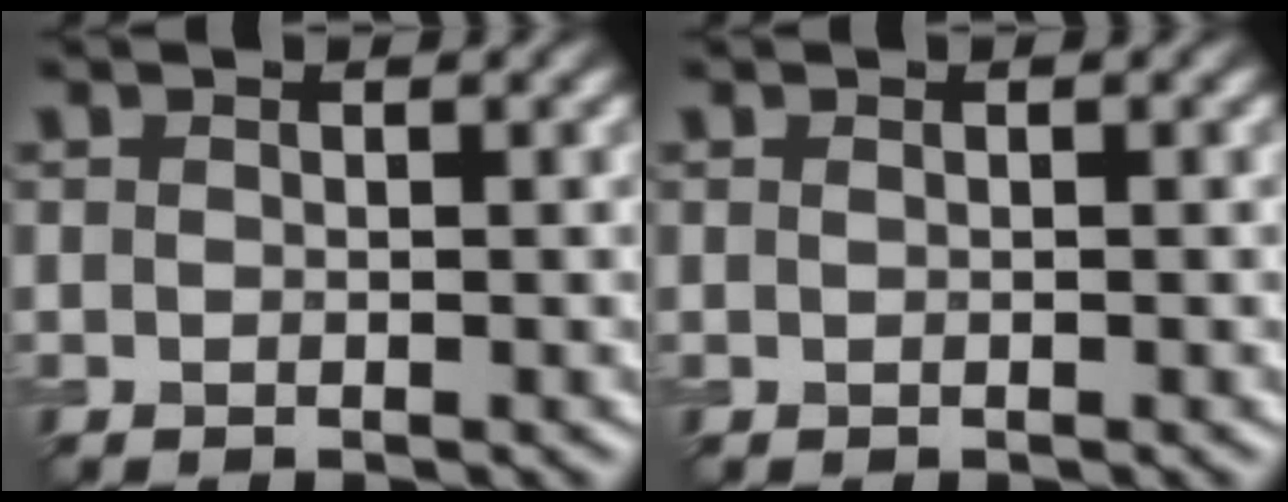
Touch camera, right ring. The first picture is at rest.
{"total": 0.0}